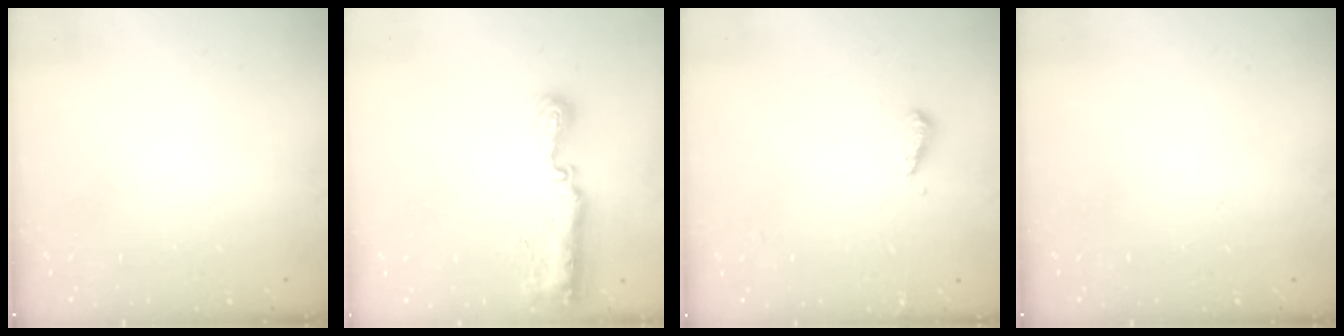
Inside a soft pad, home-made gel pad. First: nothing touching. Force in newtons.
{"total": 8.9, "press": 8.9, "slide": 0.8}
{"total": 3.7, "press": 3.6, "slide": 1.0}
{"total": 0.0}